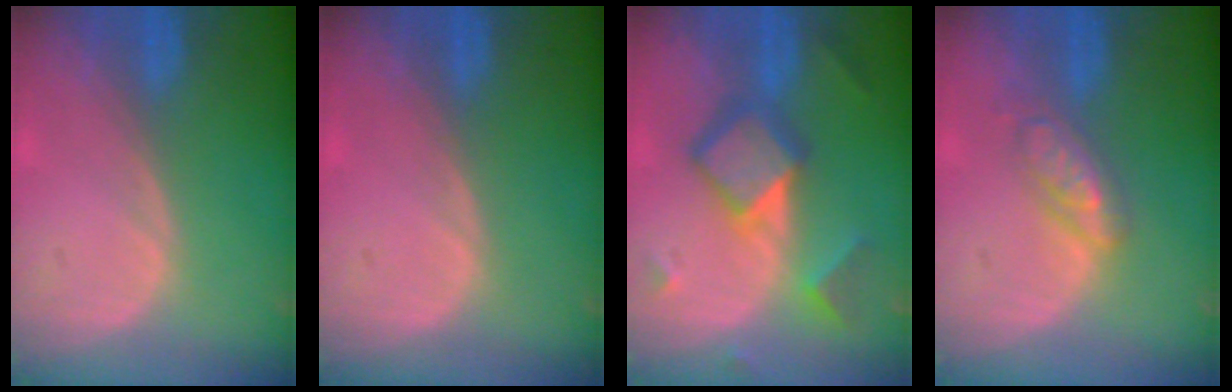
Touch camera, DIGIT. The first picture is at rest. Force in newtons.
{"total": 0.0}
{"total": 7.7, "press": 7.7, "slide": 0.5}
{"total": 4.6, "press": 4.5, "slide": 0.3}